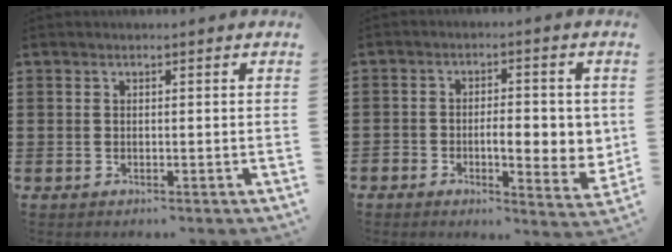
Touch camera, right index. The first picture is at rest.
{"total": 6.6, "force": [-1.1, 3.0, 5.8], "torque": [-0.081, -0.001, -0.025]}